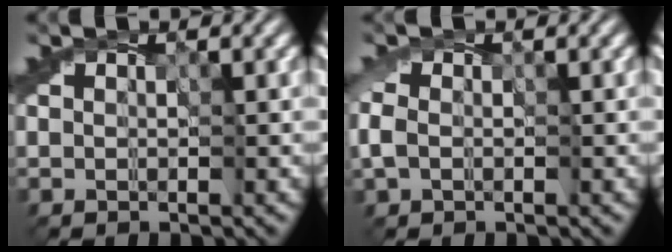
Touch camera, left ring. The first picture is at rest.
{"total": 1.3, "force": [-0.3, 1.0, 0.8], "torque": [-0.020, 0.005, -0.014]}